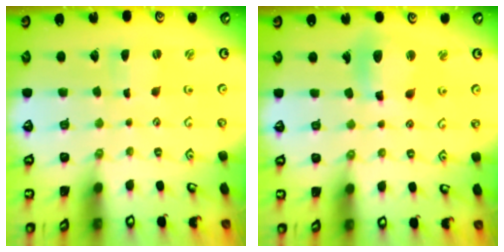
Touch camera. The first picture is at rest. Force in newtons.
{"total": 11.3, "press": 11.1, "slide": 2.0}